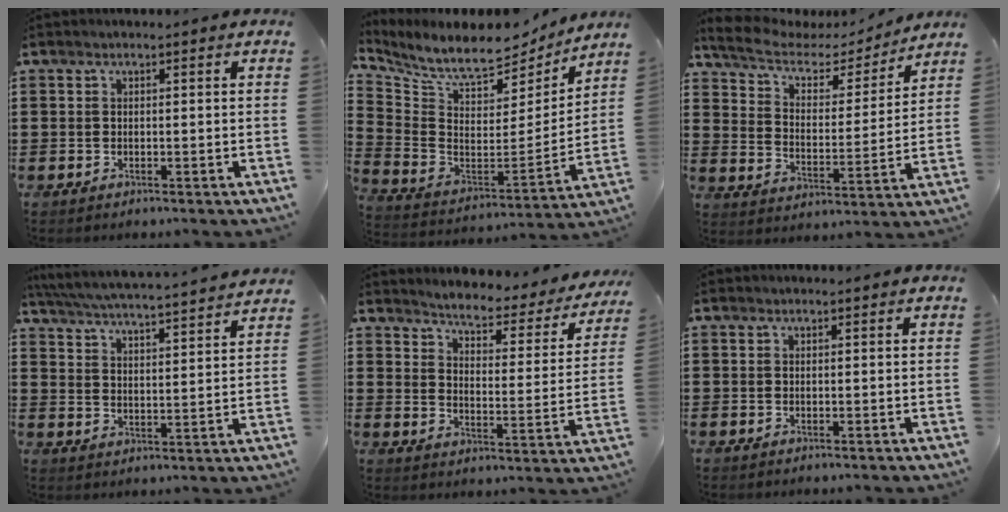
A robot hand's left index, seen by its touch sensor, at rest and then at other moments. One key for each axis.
{"total": 8.4, "fx": 7.3, "fy": 2.2, "fz": 3.7, "tx": -0.098, "ty": -0.057, "tz": 0.123}
{"total": 5.6, "fx": 4.7, "fy": 2.1, "fz": 2.3, "tx": -0.070, "ty": -0.026, "tz": 0.077}
{"total": 4.9, "fx": 4.7, "fy": -0.7, "fz": 1.1, "tx": -0.046, "ty": -0.039, "tz": 0.076}
{"total": 3.6, "fx": 3.5, "fy": 0.1, "fz": 0.8, "tx": -0.038, "ty": -0.034, "tz": 0.051}
{"total": 0.0}